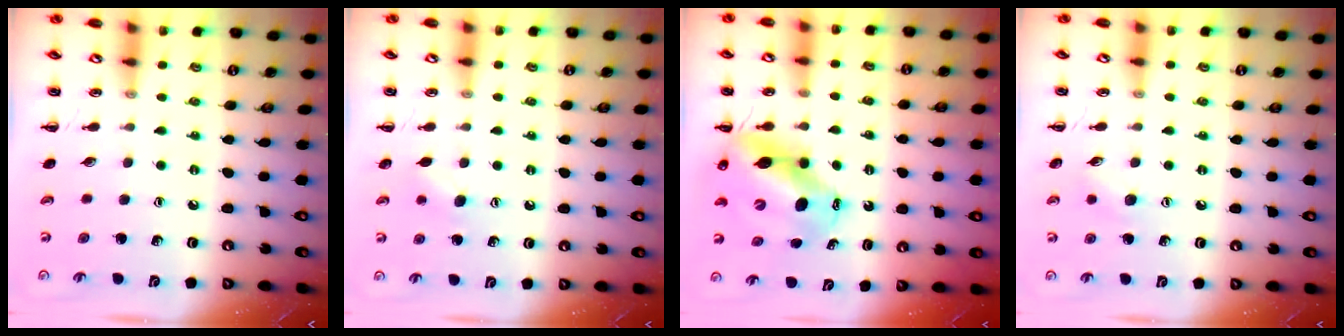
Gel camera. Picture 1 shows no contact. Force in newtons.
{"total": 5.1, "press": 4.9, "slide": 1.3}
{"total": 13.0, "press": 12.5, "slide": 3.3}
{"total": 6.1, "press": 6.0, "slide": 1.2}